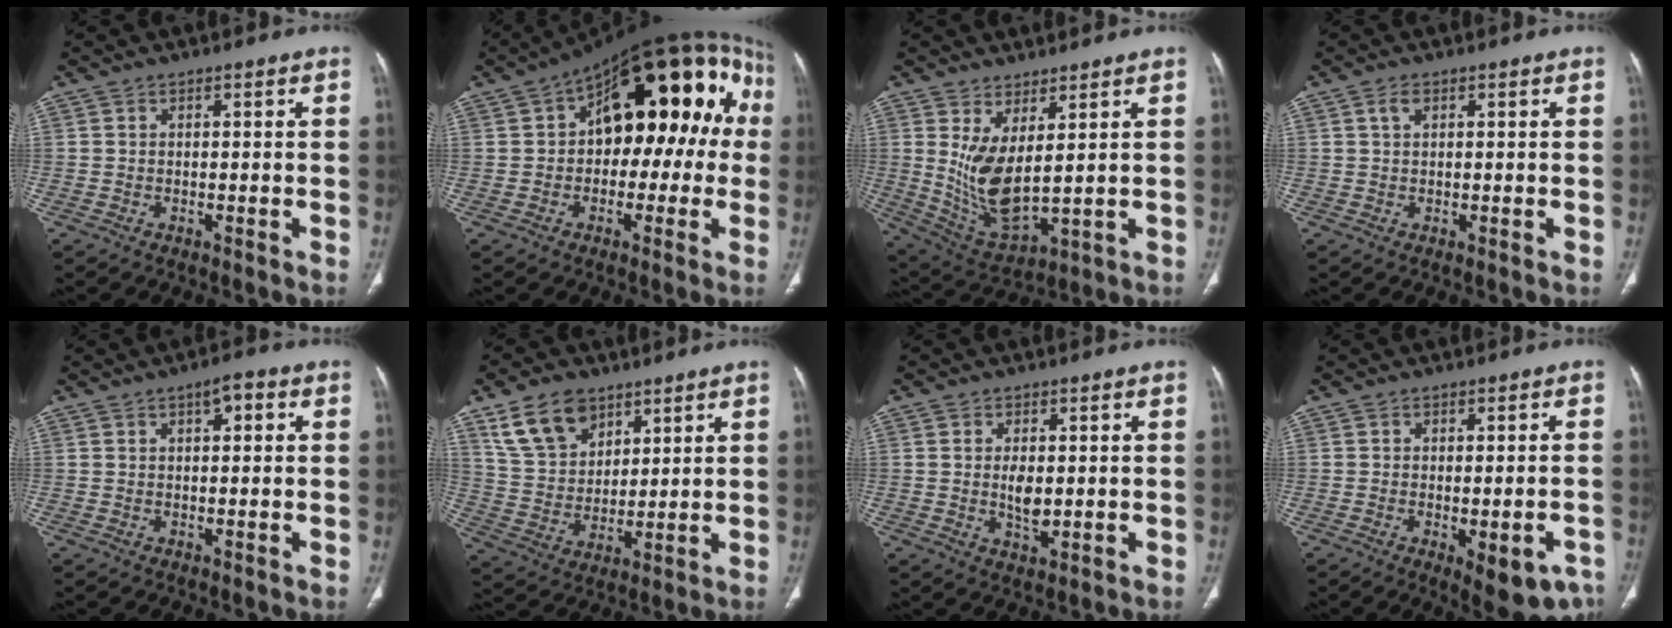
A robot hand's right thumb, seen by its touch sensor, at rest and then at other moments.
{"total": 24.6, "force": [3.2, 13.1, 20.6], "torque": [-0.253, 0.053, 0.036]}
{"total": 10.4, "force": [2.6, 4.1, 9.2], "torque": [-0.180, -0.036, 0.071]}
{"total": 1.6, "force": [0.7, 0.9, 1.1], "torque": [-0.020, 0.005, 0.014]}
{"total": 3.7, "force": [1.4, 1.6, 3.0], "torque": [-0.036, 0.003, 0.016]}
{"total": 12.1, "force": [7.4, 7.7, 5.7], "torque": [-0.084, -0.028, 0.150]}
{"total": 4.4, "force": [0.2, 2.3, 3.7], "torque": [-0.065, -0.009, 0.007]}
{"total": 10.4, "force": [-4.7, 4.4, 8.2], "torque": [-0.082, 0.013, -0.050]}